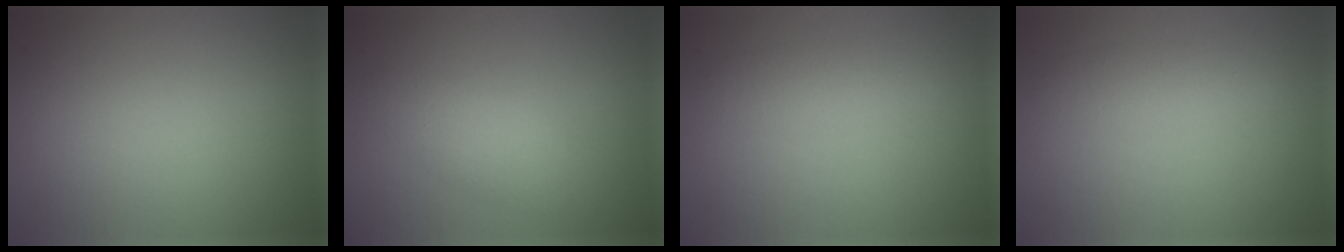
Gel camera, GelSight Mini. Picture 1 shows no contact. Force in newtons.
{"total": 2.4, "press": 2.4, "slide": 0.1}
{"total": 1.6, "press": 1.6, "slide": 0.0}
{"total": 1.6, "press": 1.6, "slide": 0.0}